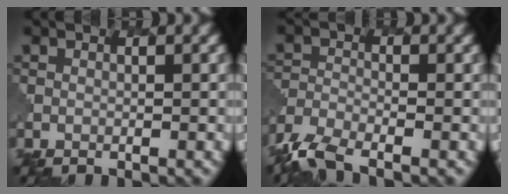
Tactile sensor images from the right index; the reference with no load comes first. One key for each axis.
{"total": 5.0, "fx": -3.9, "fy": 1.5, "fz": 2.6, "tx": -0.058, "ty": -0.013, "tz": -0.087}